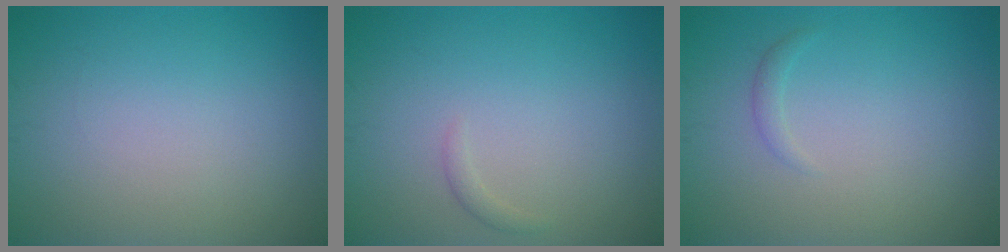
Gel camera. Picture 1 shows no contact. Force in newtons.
{"total": 0.7, "press": 0.7, "slide": 0.1}
{"total": 0.7, "press": 0.7, "slide": 0.0}